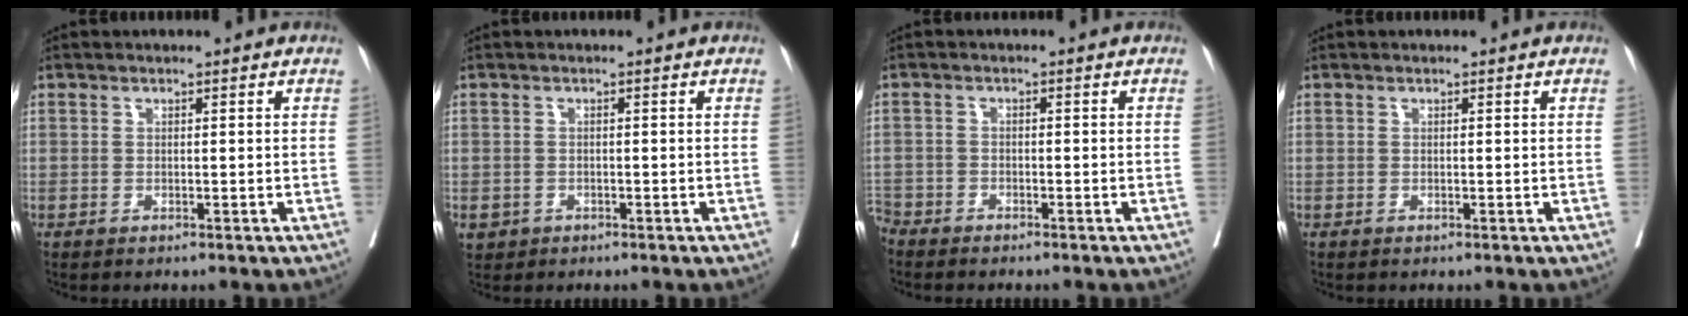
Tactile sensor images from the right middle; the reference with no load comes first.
{"total": 1.9, "force": [-0.9, 1.7, 0.3], "torque": [-0.002, 0.004, -0.011]}
{"total": 3.2, "force": [-3.1, 1.0, -0.1], "torque": [0.006, -0.004, -0.061]}
{"total": 0.0}